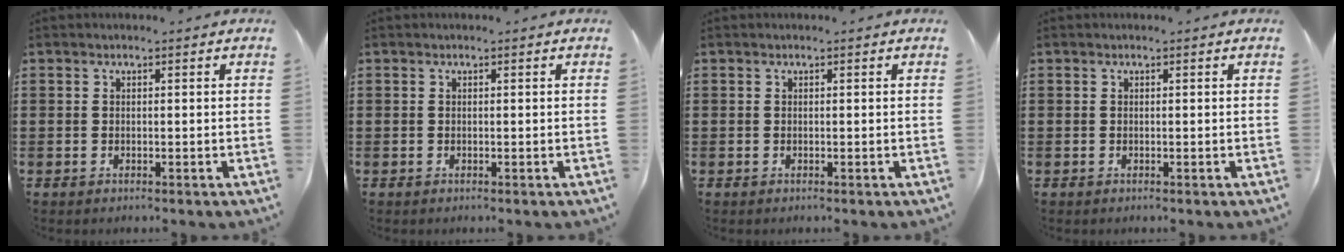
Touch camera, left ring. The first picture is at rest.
{"total": 0.0}
{"total": 0.0}
{"total": 0.0}